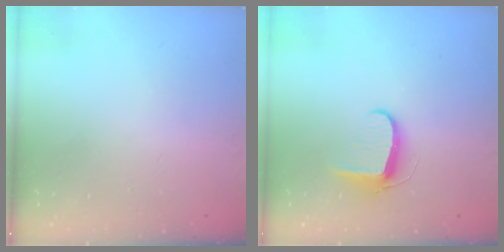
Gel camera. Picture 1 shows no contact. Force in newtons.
{"total": 7.8, "press": 7.7, "slide": 1.1}